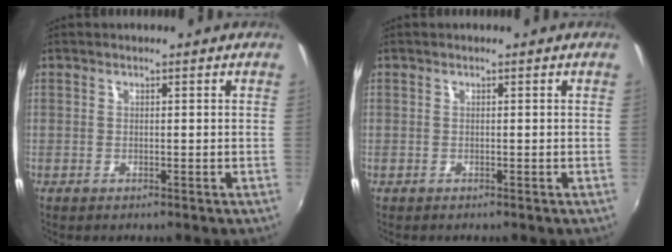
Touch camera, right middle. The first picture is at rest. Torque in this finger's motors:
{"motor_torque": [-0.43, -0.03, -0.09, -0.02]}